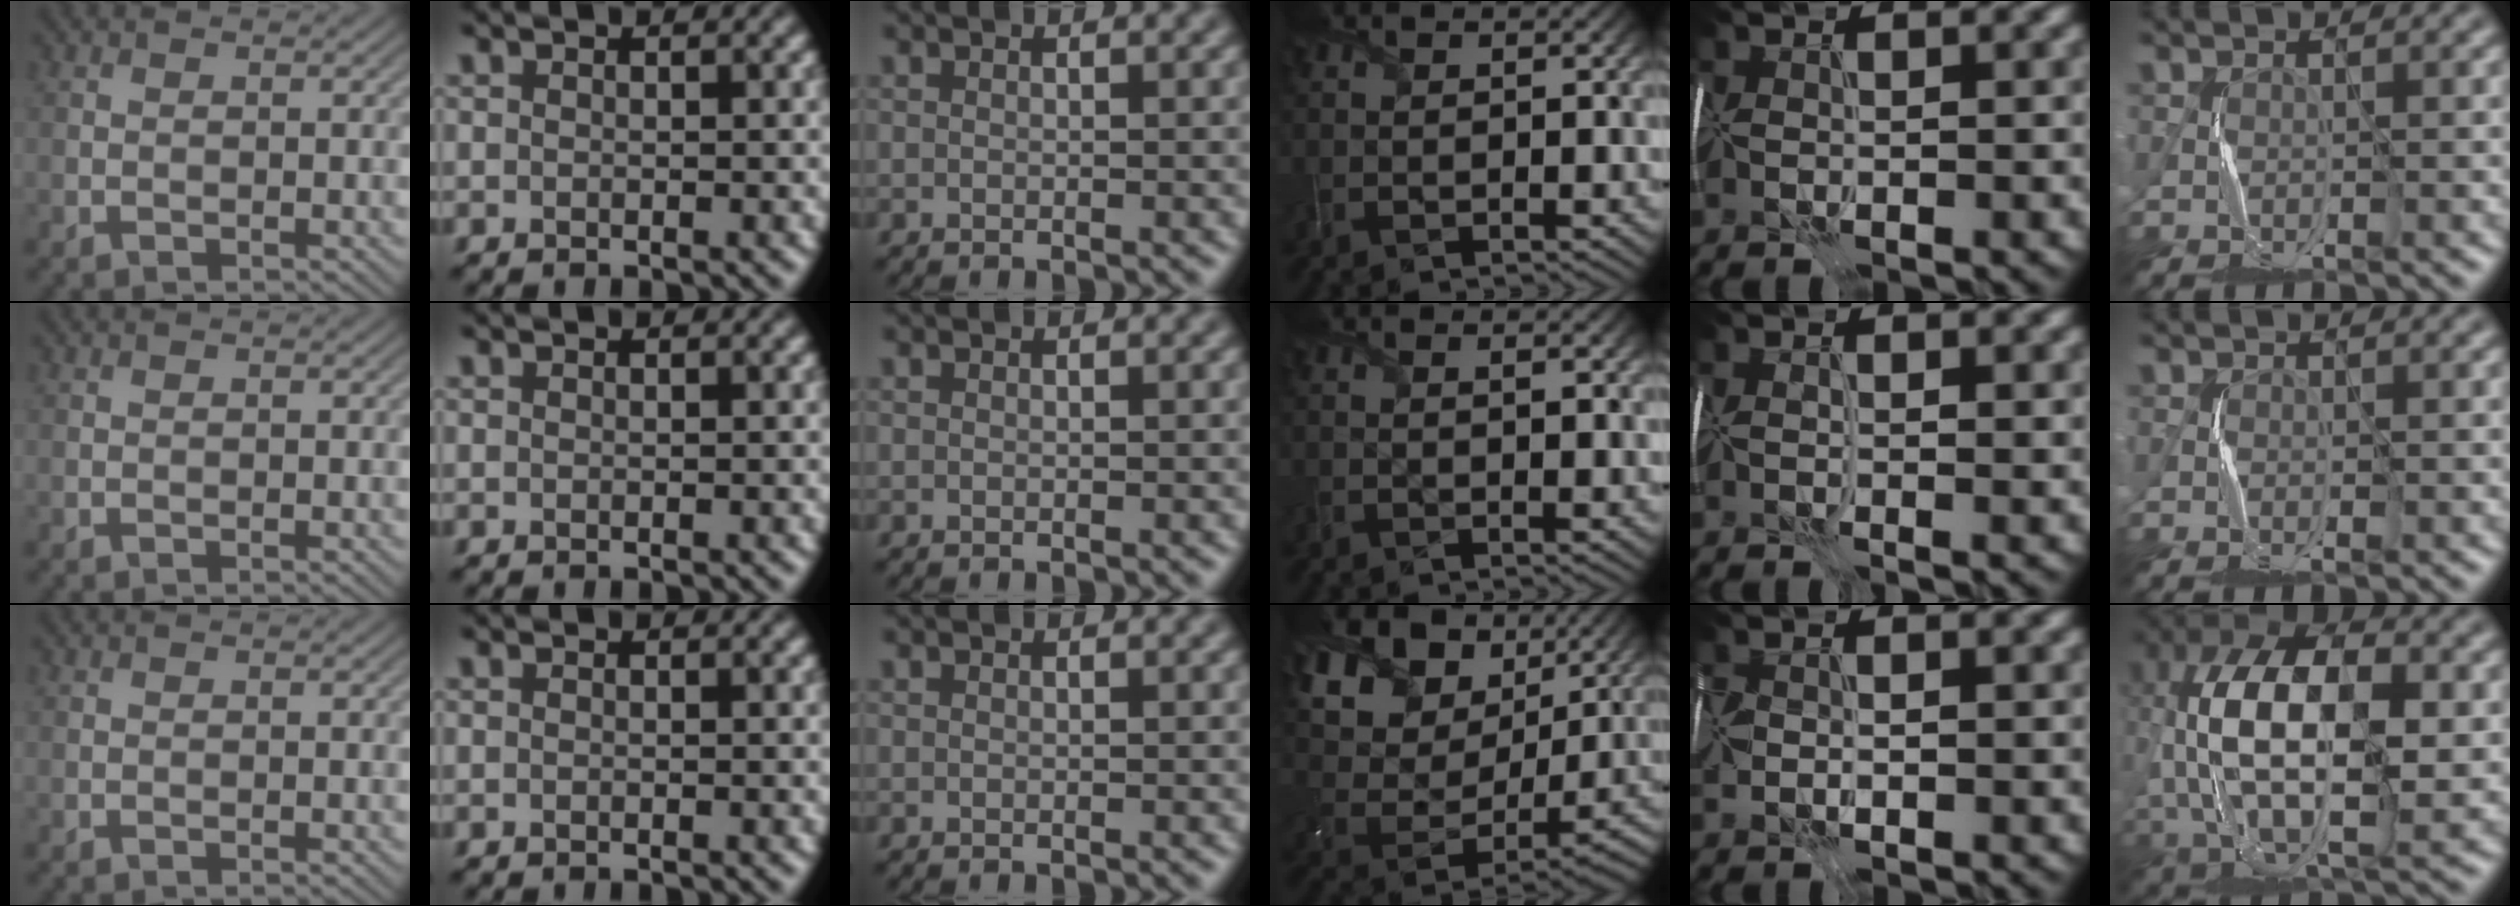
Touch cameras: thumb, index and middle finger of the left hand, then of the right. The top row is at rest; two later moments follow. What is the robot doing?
{"motion": "wrap", "object": "scarf"}